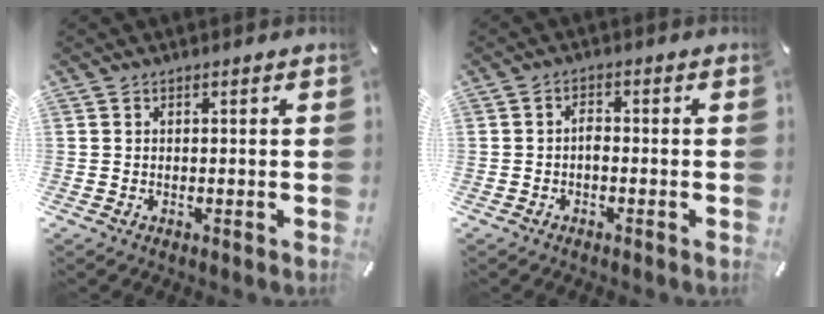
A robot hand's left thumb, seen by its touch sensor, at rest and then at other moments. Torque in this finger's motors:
{"motor_torque": [-0.30, 0.13, 0.17, 0.19, 0.05]}